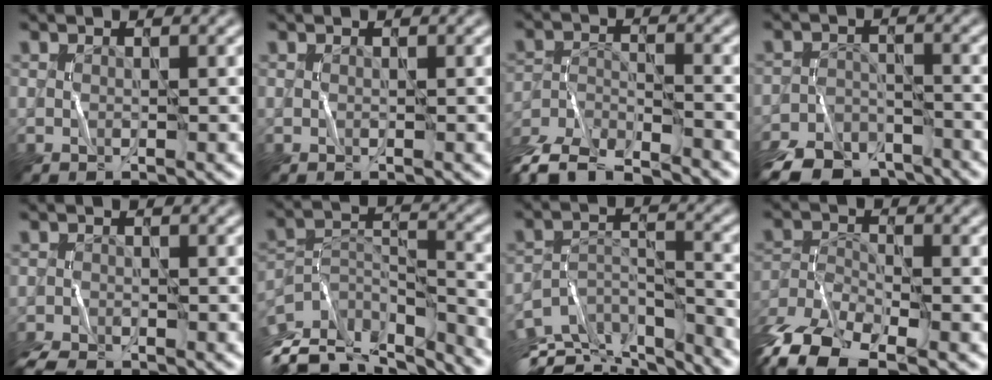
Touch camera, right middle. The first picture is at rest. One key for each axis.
{"total": 0.0}
{"total": 9.1, "fx": -8.5, "fy": 2.4, "fz": 2.1, "tx": -0.038, "ty": -0.015, "tz": -0.144}
{"total": 8.6, "fx": -7.4, "fy": 3.5, "fz": 2.6, "tx": -0.050, "ty": -0.020, "tz": -0.124}
{"total": 3.0, "fx": -2.8, "fy": 0.5, "fz": 1.0, "tx": -0.031, "ty": -0.011, "tz": -0.057}
{"total": 11.3, "fx": -9.1, "fy": 4.7, "fz": 4.6, "tx": -0.090, "ty": 0.021, "tz": -0.134}
{"total": 13.0, "fx": -11.8, "fy": 3.7, "fz": 4.0, "tx": -0.077, "ty": 0.002, "tz": -0.160}
{"total": 8.6, "fx": -6.4, "fy": 3.4, "fz": 4.7, "tx": -0.094, "ty": -0.007, "tz": -0.129}